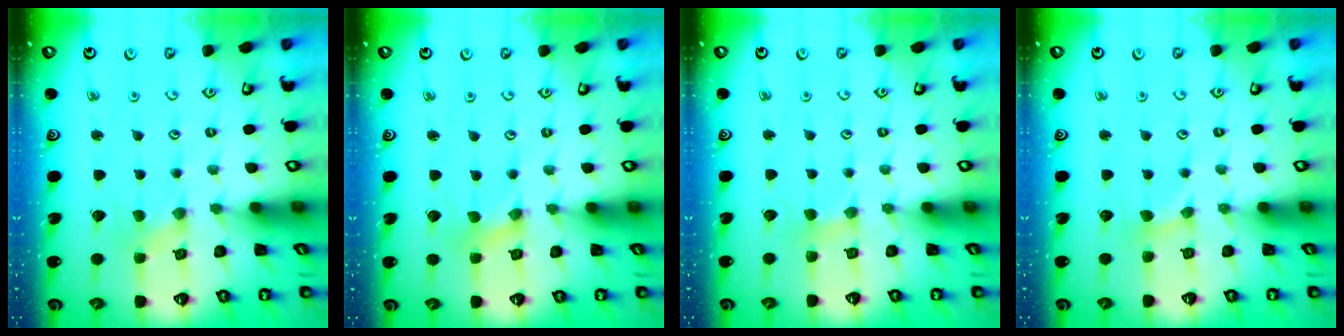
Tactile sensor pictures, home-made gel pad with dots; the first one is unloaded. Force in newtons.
{"total": 1.1, "press": 1.1, "slide": 0.2}
{"total": 2.2, "press": 2.2, "slide": 0.4}
{"total": 1.7, "press": 1.7, "slide": 0.3}